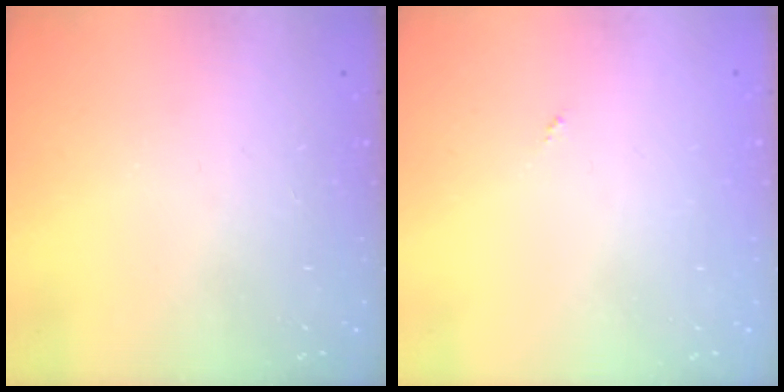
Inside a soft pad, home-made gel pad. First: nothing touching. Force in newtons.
{"total": 0.0}